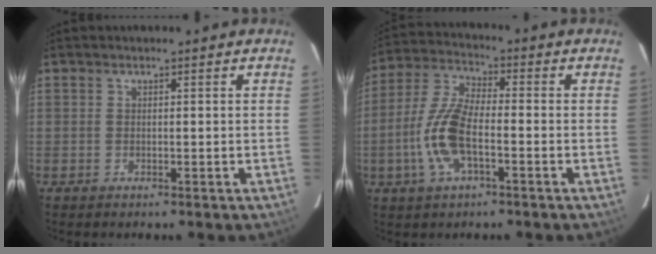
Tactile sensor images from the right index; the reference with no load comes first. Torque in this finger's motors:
{"motor_torque": [0.57, -0.25, 0.28, 0.10]}